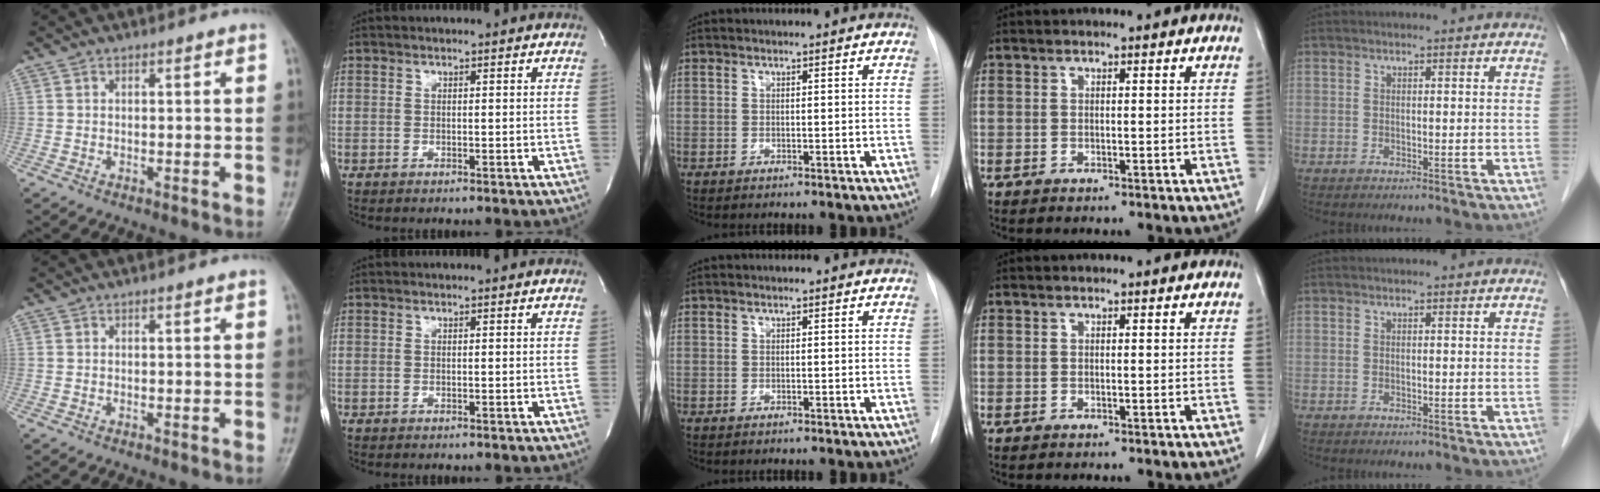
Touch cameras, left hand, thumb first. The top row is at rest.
{}